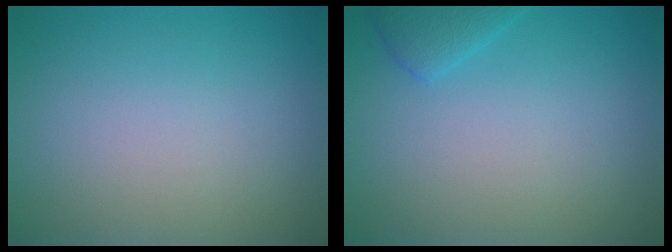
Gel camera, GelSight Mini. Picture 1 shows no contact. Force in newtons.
{"total": 1.5, "press": 1.5, "slide": 0.2}